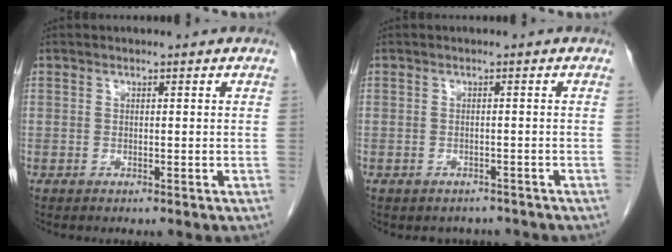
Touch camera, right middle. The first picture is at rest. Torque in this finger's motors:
{"motor_torque": [0.02, -0.02, -0.01, 0.00]}